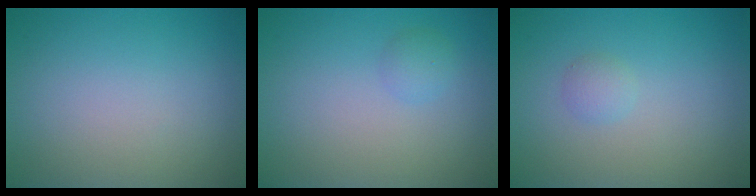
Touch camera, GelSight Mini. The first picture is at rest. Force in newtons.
{"total": 1.1, "press": 1.1, "slide": 0.1}
{"total": 1.0, "press": 1.0, "slide": 0.1}